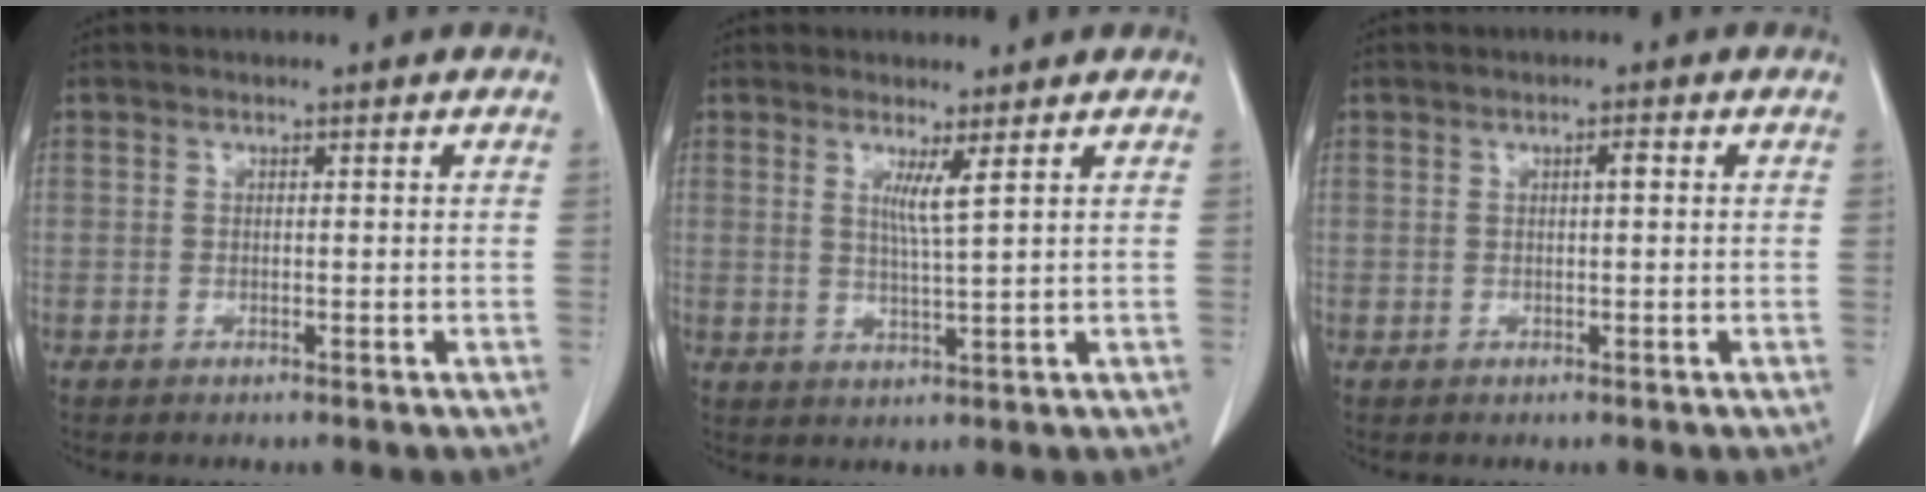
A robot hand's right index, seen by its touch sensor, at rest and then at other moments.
{"total": 3.1, "force": [1.4, -0.7, 2.7], "torque": [-0.051, -0.012, 0.027]}
{"total": 1.1, "force": [0.2, 0.2, 1.1], "torque": [-0.017, 0.003, 0.001]}